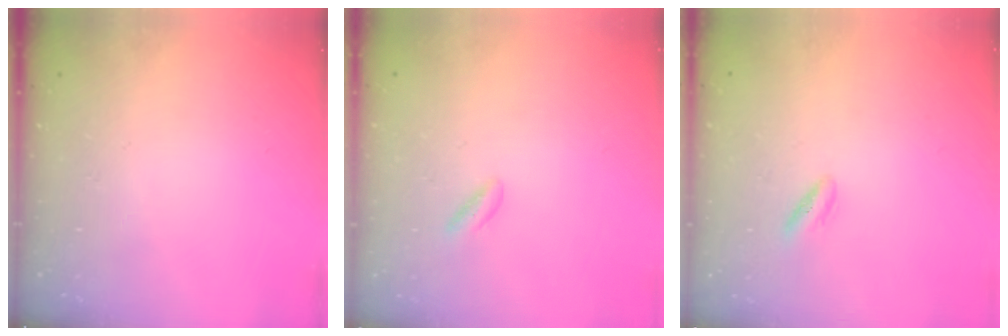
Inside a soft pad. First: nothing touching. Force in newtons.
{"total": 1.9, "press": 1.8, "slide": 0.8}
{"total": 1.9, "press": 1.6, "slide": 1.0}